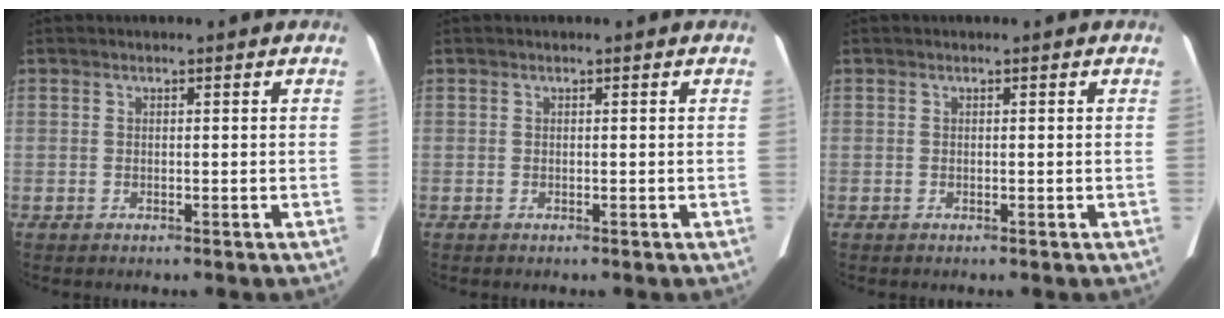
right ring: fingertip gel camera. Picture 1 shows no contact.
{"total": 0.0}
{"total": 0.0}